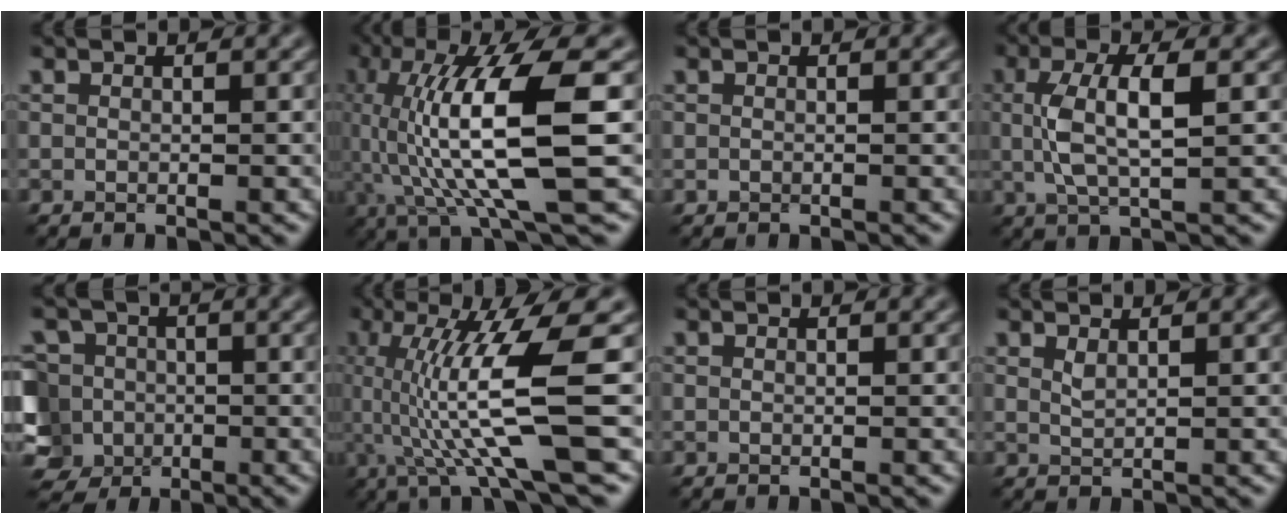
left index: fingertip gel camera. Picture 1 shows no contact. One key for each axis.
{"total": 11.8, "fx": 0.1, "fy": 2.6, "fz": 11.5, "tx": -0.202, "ty": 0.004, "tz": 0.004}
{"total": 0.0}
{"total": 4.9, "fx": 0.6, "fy": 1.5, "fz": 4.6, "tx": -0.097, "ty": 0.004, "tz": 0.013}
{"total": 9.8, "fx": -2.6, "fy": 8.4, "fz": 4.3, "tx": -0.099, "ty": 0.016, "tz": -0.082}
{"total": 10.1, "fx": -0.4, "fy": 1.6, "fz": 9.9, "tx": -0.161, "ty": -0.006, "tz": -0.004}
{"total": 0.0}
{"total": 0.9, "fx": 0.7, "fy": 0.2, "fz": 0.6, "tx": -0.016, "ty": 0.000, "tz": 0.015}